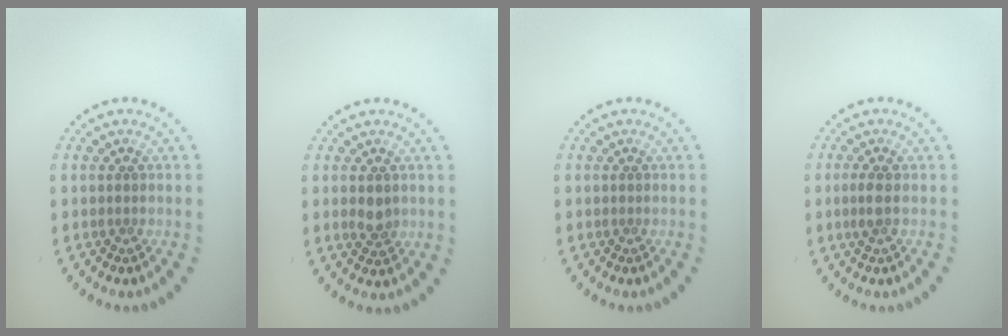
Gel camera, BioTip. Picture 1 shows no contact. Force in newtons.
{"total": 1.9, "press": 1.9, "slide": 0.2}
{"total": 0.0}
{"total": 1.2, "press": 1.1, "slide": 0.4}